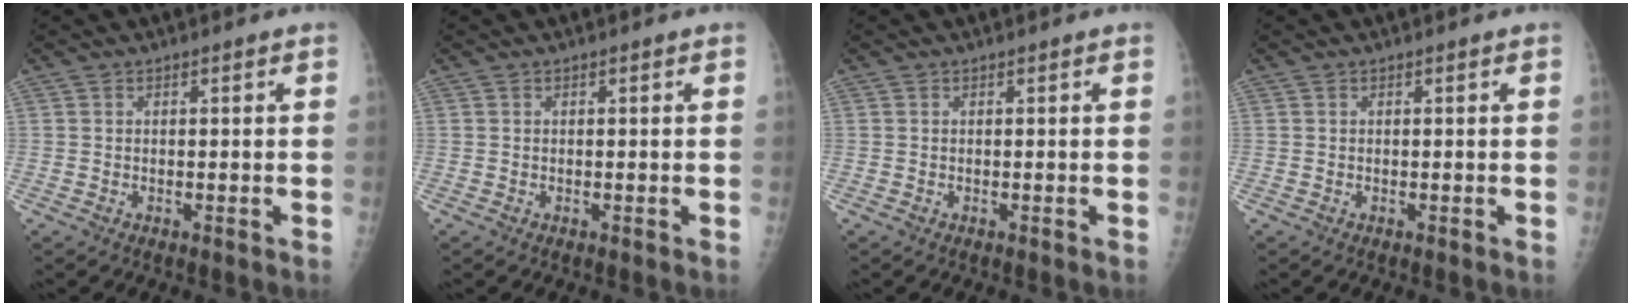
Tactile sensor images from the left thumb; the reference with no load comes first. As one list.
[{"total": 0.0}, {"total": 0.0}, {"total": 0.0}]